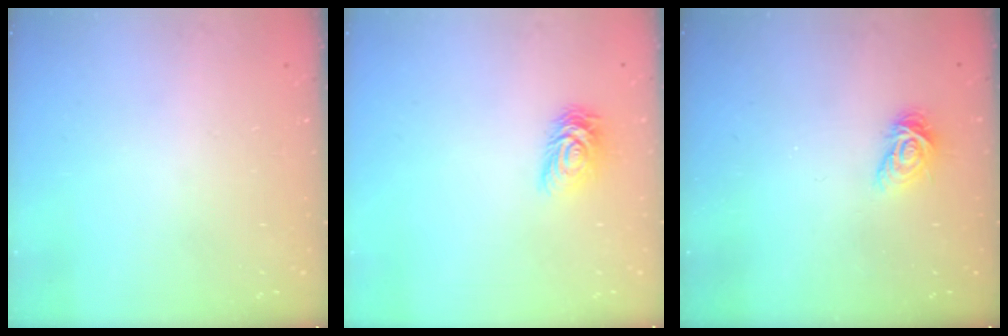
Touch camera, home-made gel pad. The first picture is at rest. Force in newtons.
{"total": 5.6, "press": 5.6, "slide": 0.1}
{"total": 6.4, "press": 6.4, "slide": 0.1}